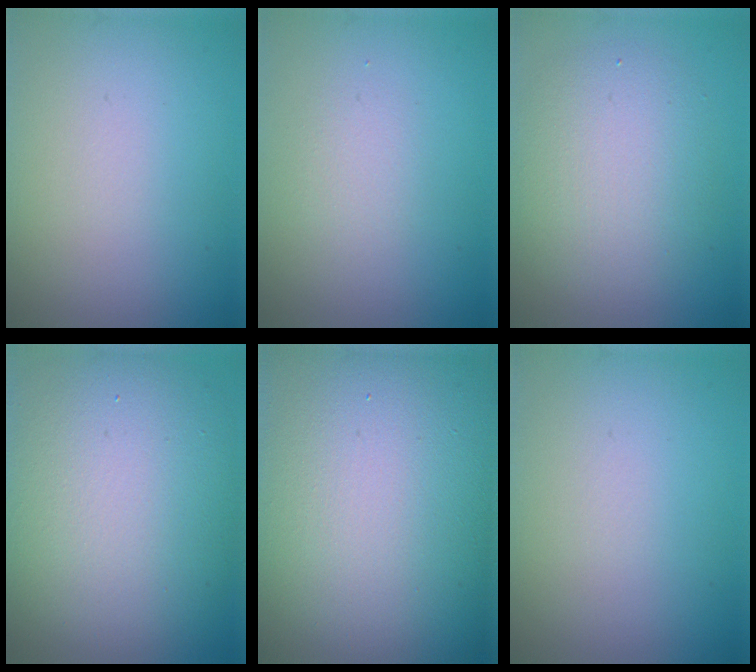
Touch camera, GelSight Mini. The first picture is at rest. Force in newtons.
{"total": 1.3, "press": 1.3, "slide": 0.1}
{"total": 4.8, "press": 4.8, "slide": 0.1}
{"total": 13.8, "press": 13.7, "slide": 1.4}
{"total": 24.8, "press": 24.8, "slide": 1.1}
{"total": 0.0}